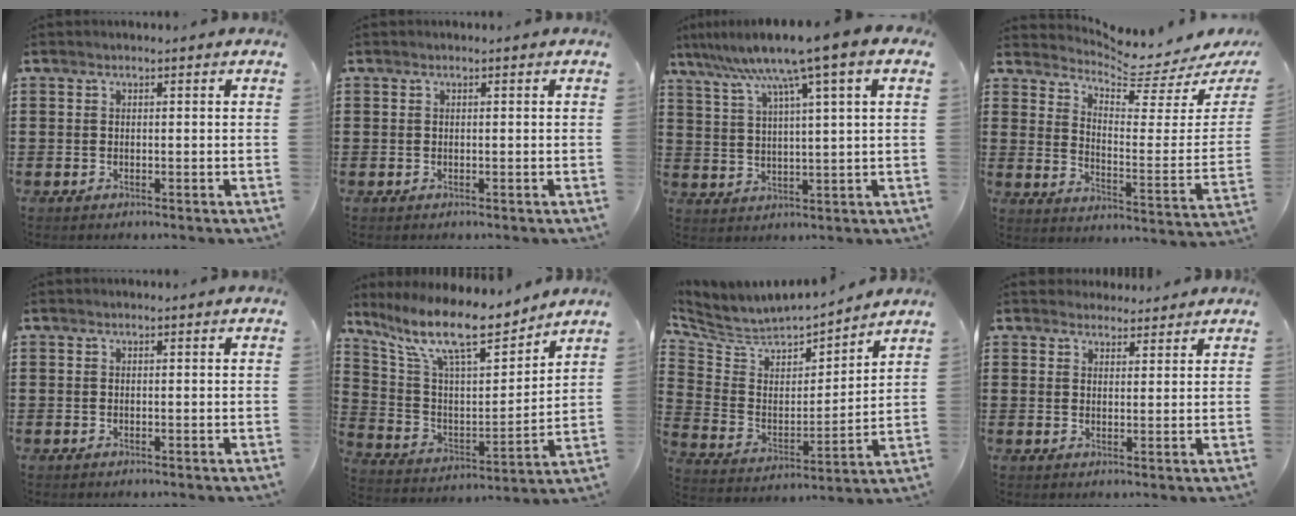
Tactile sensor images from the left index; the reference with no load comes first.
{"total": 0.0}
{"total": 8.4, "force": [5.5, -0.3, 6.3], "torque": [-0.142, -0.026, 0.087]}
{"total": 4.3, "force": [4.2, 0.1, 0.9], "torque": [-0.039, -0.051, 0.064]}
{"total": 0.0}
{"total": 13.3, "force": [10.6, 2.8, 7.5], "torque": [-0.178, -0.059, 0.183]}
{"total": 4.7, "force": [4.1, 2.1, 0.6], "torque": [-0.048, -0.037, 0.064]}
{"total": 2.8, "force": [2.6, 1.1, -0.1], "torque": [-0.006, 0.000, 0.050]}